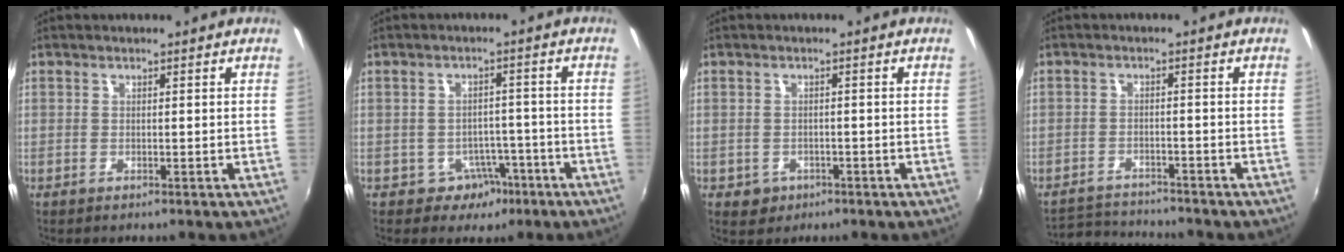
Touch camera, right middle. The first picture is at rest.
{"total": 5.1, "force": [-2.9, 4.0, 1.1], "torque": [-0.031, 0.015, -0.030]}
{"total": 3.3, "force": [-1.3, 2.9, 0.9], "torque": [-0.027, -0.002, -0.013]}
{"total": 6.7, "force": [-6.6, 0.8, 0.7], "torque": [-0.036, 0.003, -0.113]}